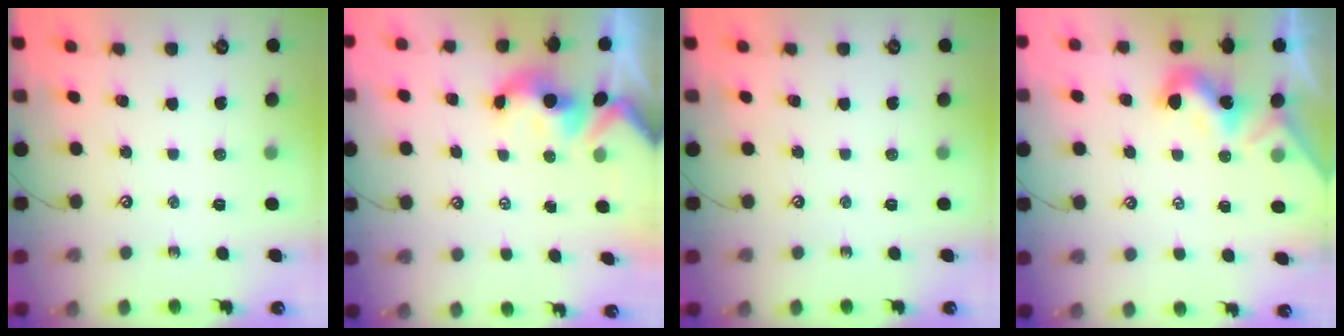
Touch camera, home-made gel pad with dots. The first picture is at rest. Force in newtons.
{"total": 1.5, "press": 1.3, "slide": 0.7}
{"total": 0.0}
{"total": 2.0, "press": 1.9, "slide": 0.5}